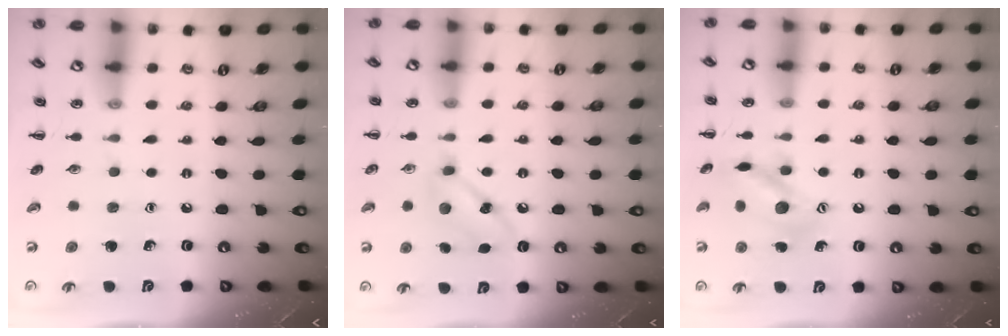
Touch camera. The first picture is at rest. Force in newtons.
{"total": 7.2, "press": 7.0, "slide": 1.7}
{"total": 12.9, "press": 12.9, "slide": 0.5}